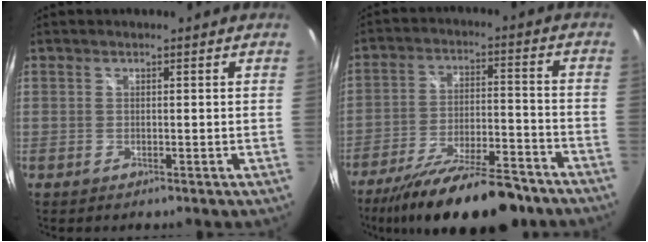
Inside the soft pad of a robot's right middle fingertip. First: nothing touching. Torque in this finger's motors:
{"motor_torque": [1.30, -0.84, 0.48, 0.18]}